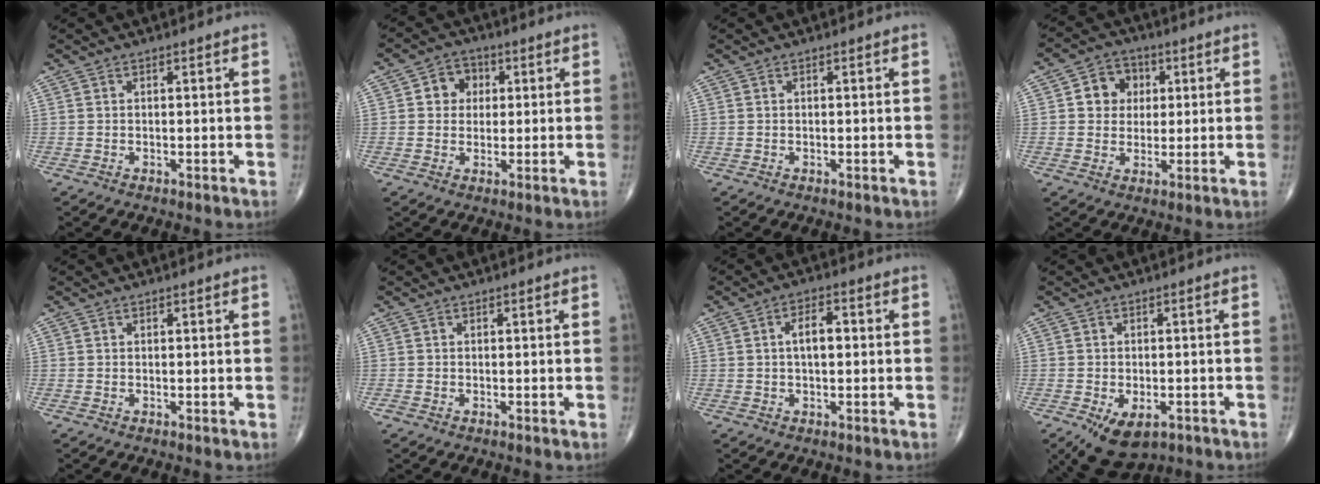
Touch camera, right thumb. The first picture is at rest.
{"total": 5.7, "force": [1.1, 5.0, 2.5], "torque": [-0.006, 0.006, 0.011]}
{"total": 0.0}
{"total": 7.4, "force": [1.6, 6.4, 3.3], "torque": [-0.014, 0.001, 0.020]}
{"total": 0.0}
{"total": 0.8, "force": [-0.2, 0.6, 0.5], "torque": [-0.007, -0.001, -0.005]}
{"total": 4.7, "force": [0.4, 2.4, 4.1], "torque": [-0.062, 0.010, 0.003]}
{"total": 8.7, "force": [-4.2, 5.1, 5.7], "torque": [-0.087, 0.003, -0.056]}